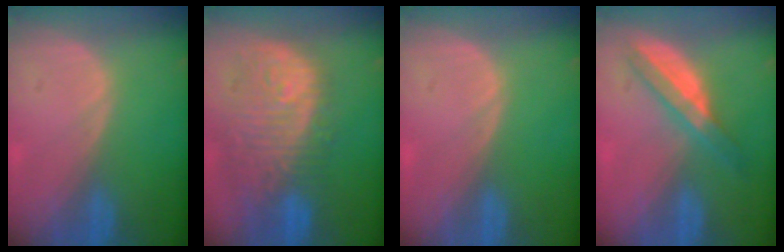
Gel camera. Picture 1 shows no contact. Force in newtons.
{"total": 12.0, "press": 10.7, "slide": 5.4}
{"total": 0.0}
{"total": 6.3, "press": 5.4, "slide": 3.1}